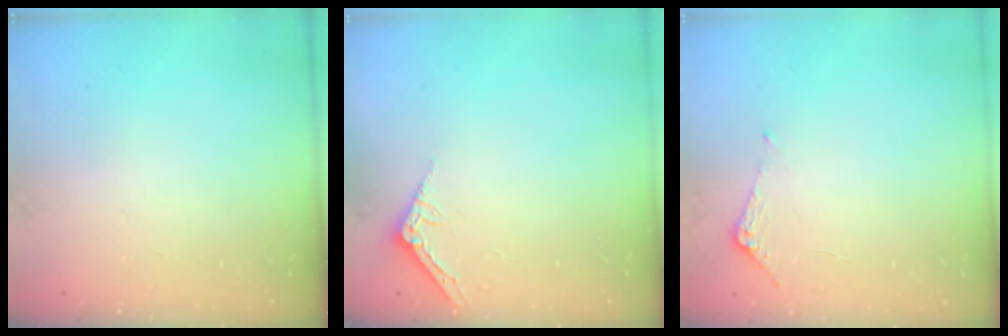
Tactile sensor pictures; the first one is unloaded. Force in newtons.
{"total": 3.0, "press": 3.0, "slide": 0.2}
{"total": 5.7, "press": 5.6, "slide": 0.5}